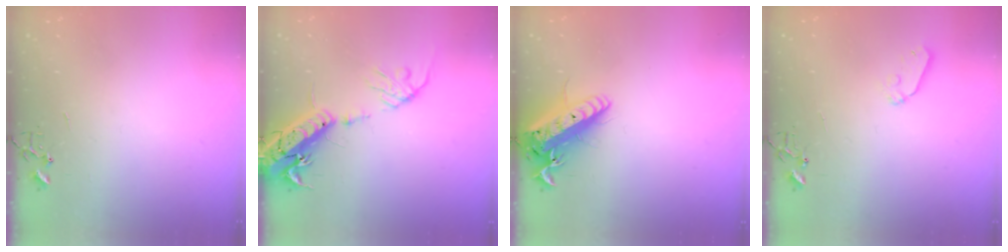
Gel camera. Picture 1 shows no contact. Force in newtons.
{"total": 18.1, "press": 17.7, "slide": 3.8}
{"total": 19.0, "press": 18.6, "slide": 3.8}
{"total": 6.5, "press": 6.5, "slide": 0.6}